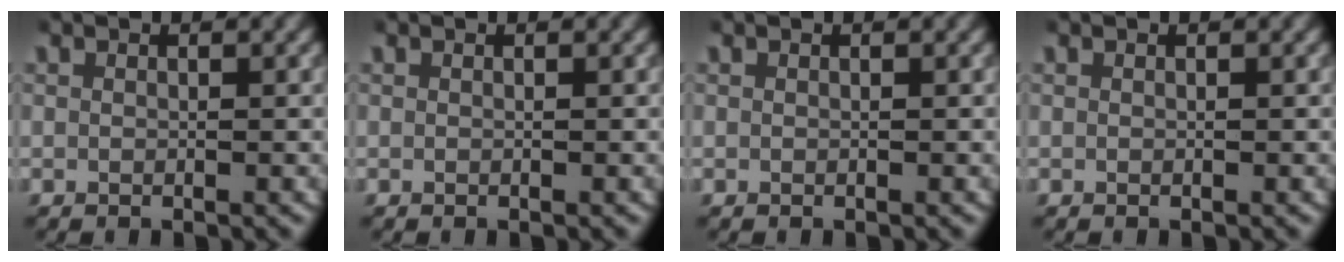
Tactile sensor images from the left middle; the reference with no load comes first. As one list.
[{"total": 0.0}, {"total": 0.0}, {"total": 0.0}]